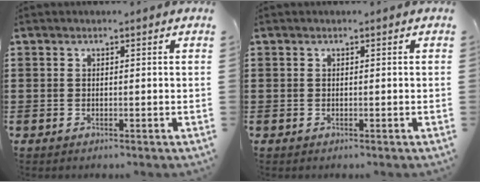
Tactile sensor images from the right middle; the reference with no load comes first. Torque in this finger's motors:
{"motor_torque": [-1.39, -0.75, 0.01, -0.01]}